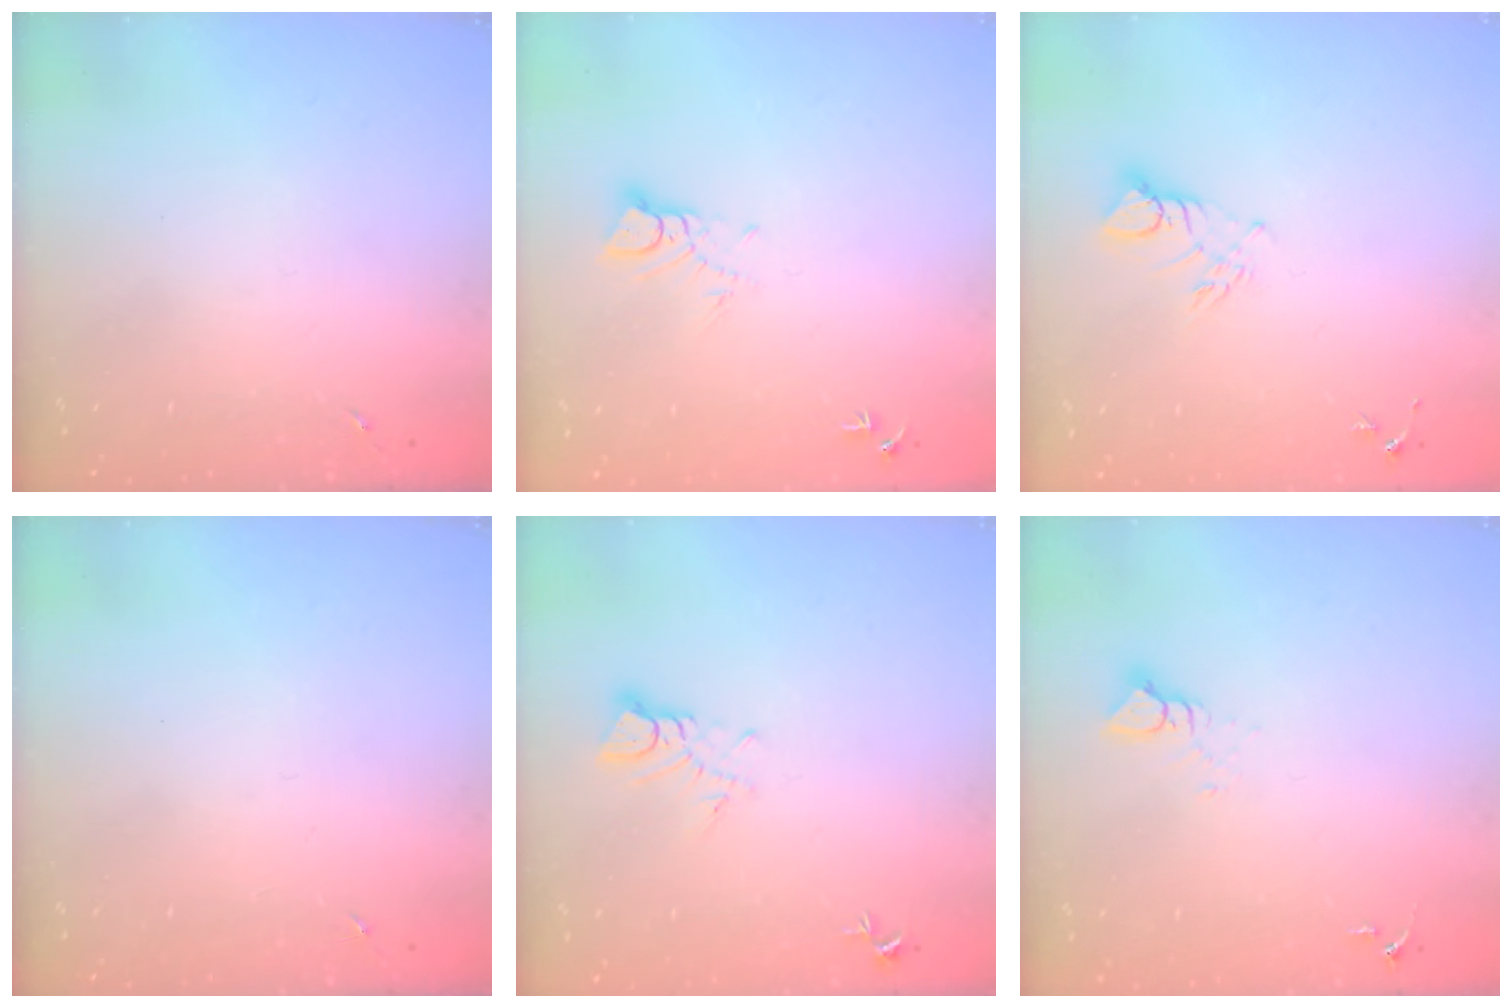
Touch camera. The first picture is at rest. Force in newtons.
{"total": 4.3, "press": 4.3, "slide": 0.4}
{"total": 5.3, "press": 5.2, "slide": 0.4}
{"total": 0.0}
{"total": 4.4, "press": 4.4, "slide": 0.3}
{"total": 3.3, "press": 3.3, "slide": 0.3}